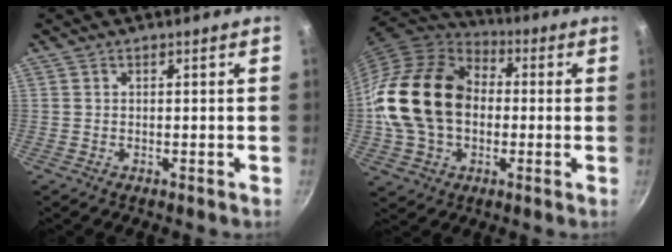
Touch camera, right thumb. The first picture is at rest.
{"total": 20.2, "force": [0.0, 15.0, 13.4], "torque": [-0.225, 0.031, -0.004]}